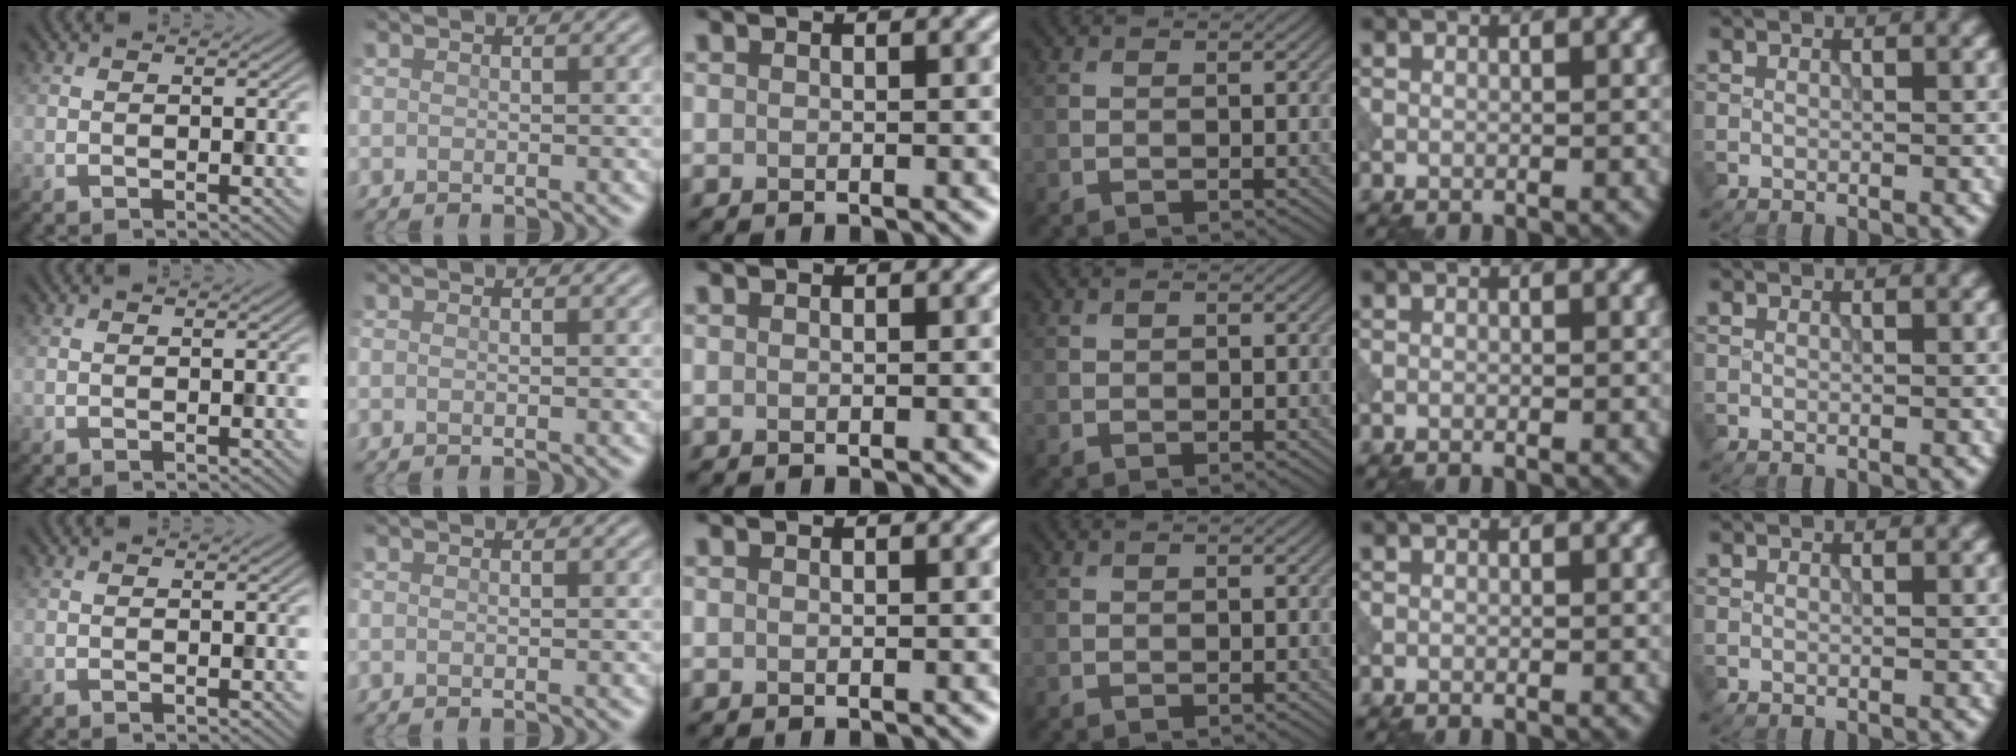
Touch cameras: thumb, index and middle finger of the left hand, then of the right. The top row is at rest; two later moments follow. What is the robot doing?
{"motion": "extract", "object": "peg toy"}